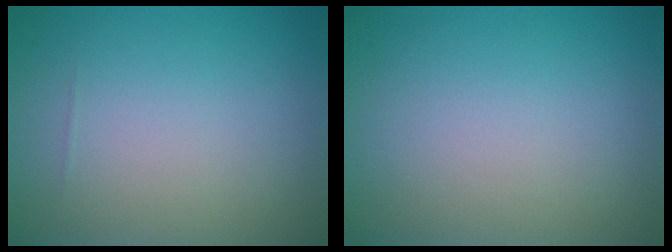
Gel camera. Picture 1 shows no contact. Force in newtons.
{"total": 0.0}